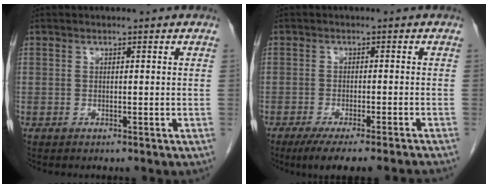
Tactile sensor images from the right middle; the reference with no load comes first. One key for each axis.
{"total": 10.6, "fx": -9.0, "fy": 0.2, "fz": 5.5, "tx": -0.060, "ty": -0.020, "tz": -0.127}